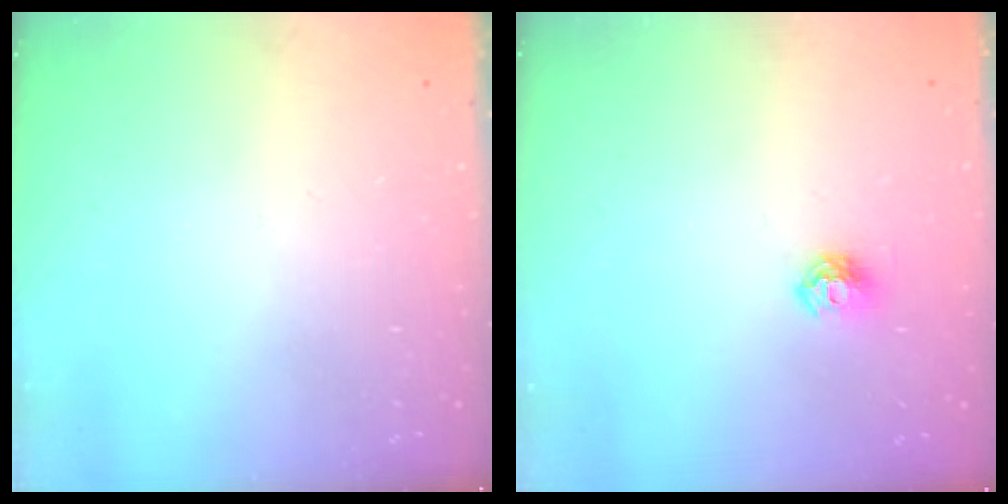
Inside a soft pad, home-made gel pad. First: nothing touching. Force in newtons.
{"total": 5.2, "press": 5.2, "slide": 0.5}